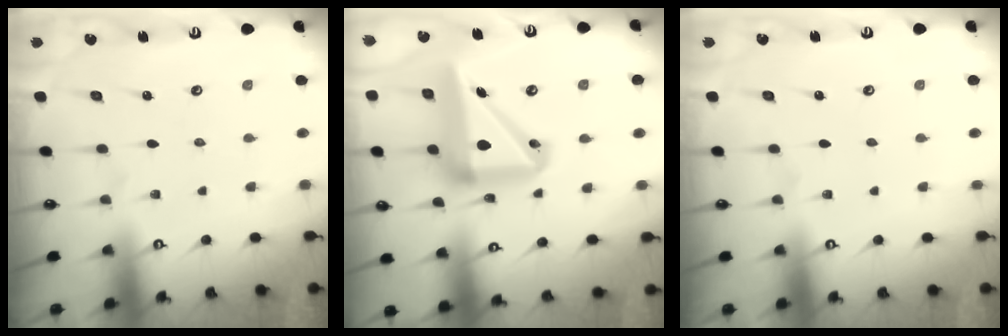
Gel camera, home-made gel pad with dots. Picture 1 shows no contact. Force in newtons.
{"total": 18.7, "press": 18.5, "slide": 2.6}
{"total": 0.0}